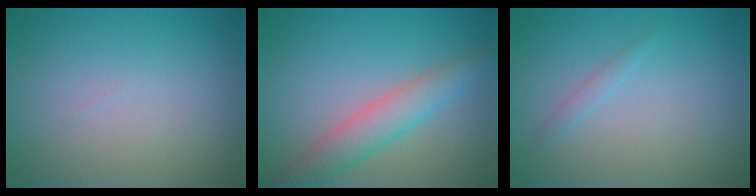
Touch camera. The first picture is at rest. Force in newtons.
{"total": 3.8, "press": 3.8, "slide": 0.2}
{"total": 0.9, "press": 0.9, "slide": 0.1}